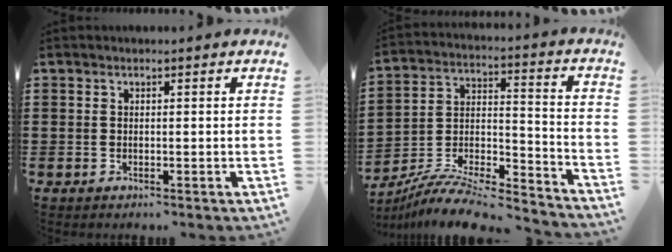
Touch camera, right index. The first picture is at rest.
{"total": 9.5, "force": [-8.6, 1.5, 3.7], "torque": [-0.067, 0.012, -0.171]}